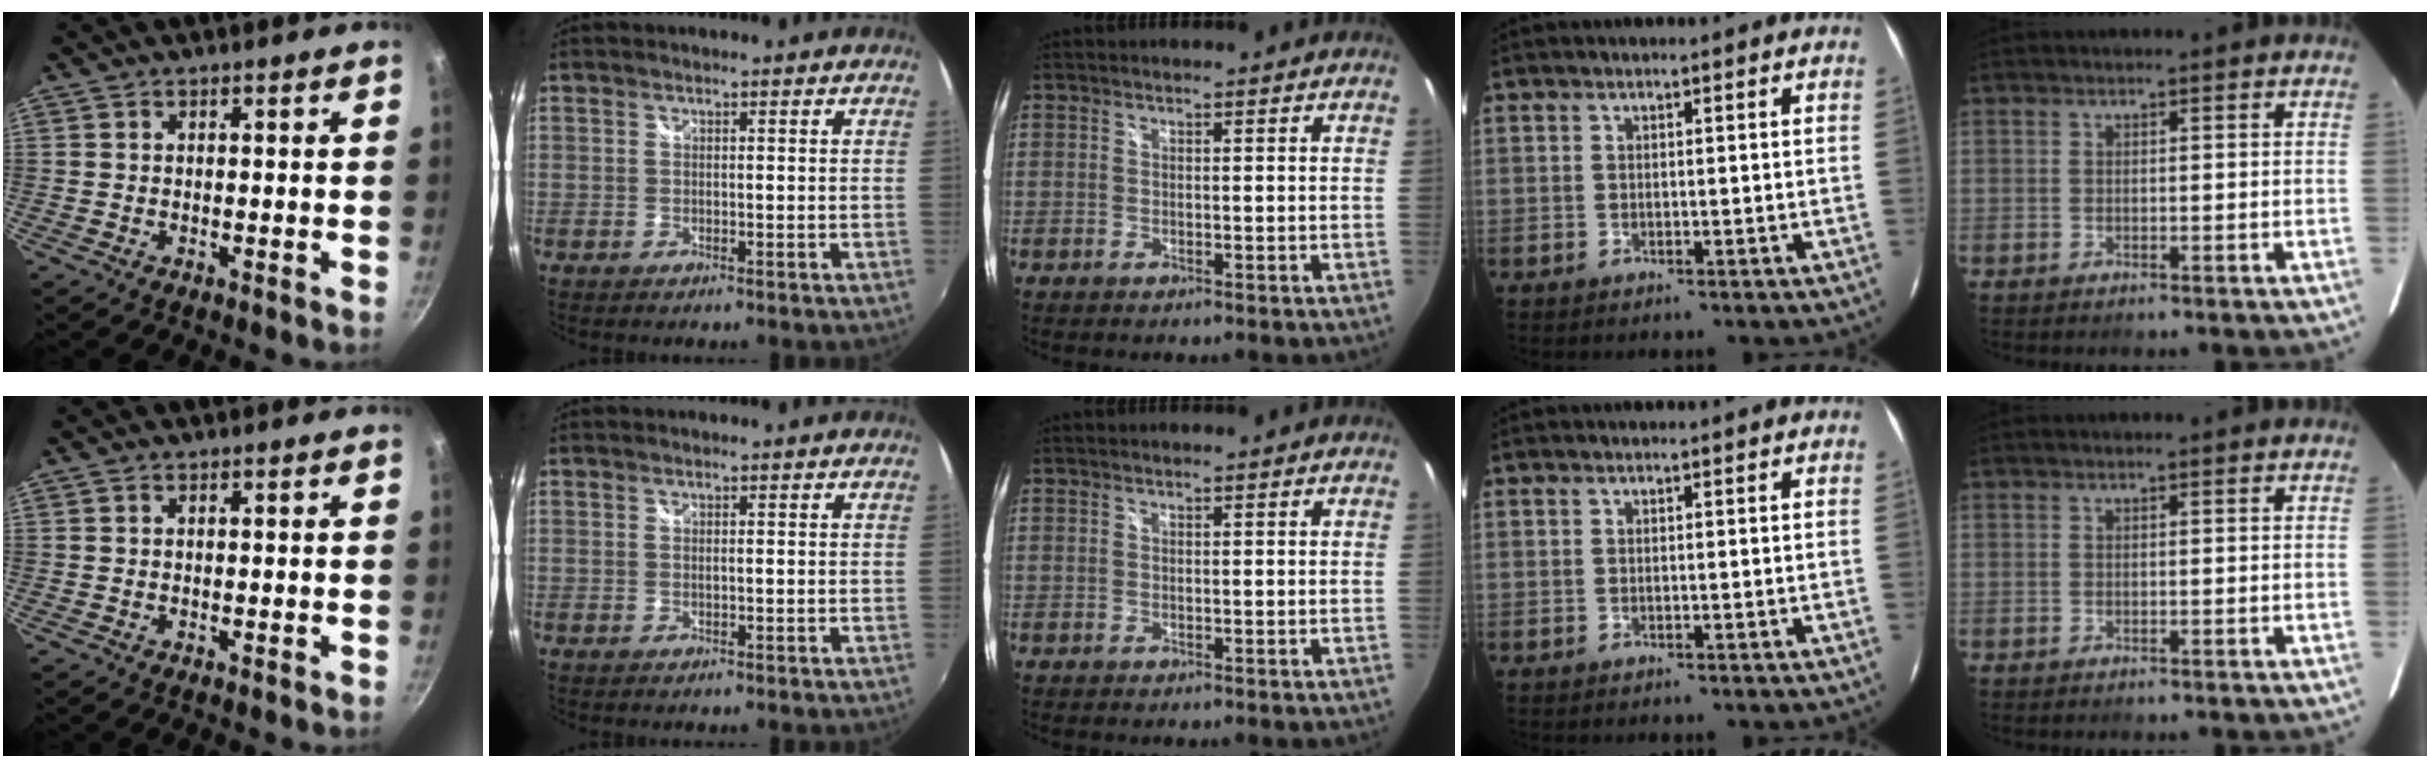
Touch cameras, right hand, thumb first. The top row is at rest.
{}